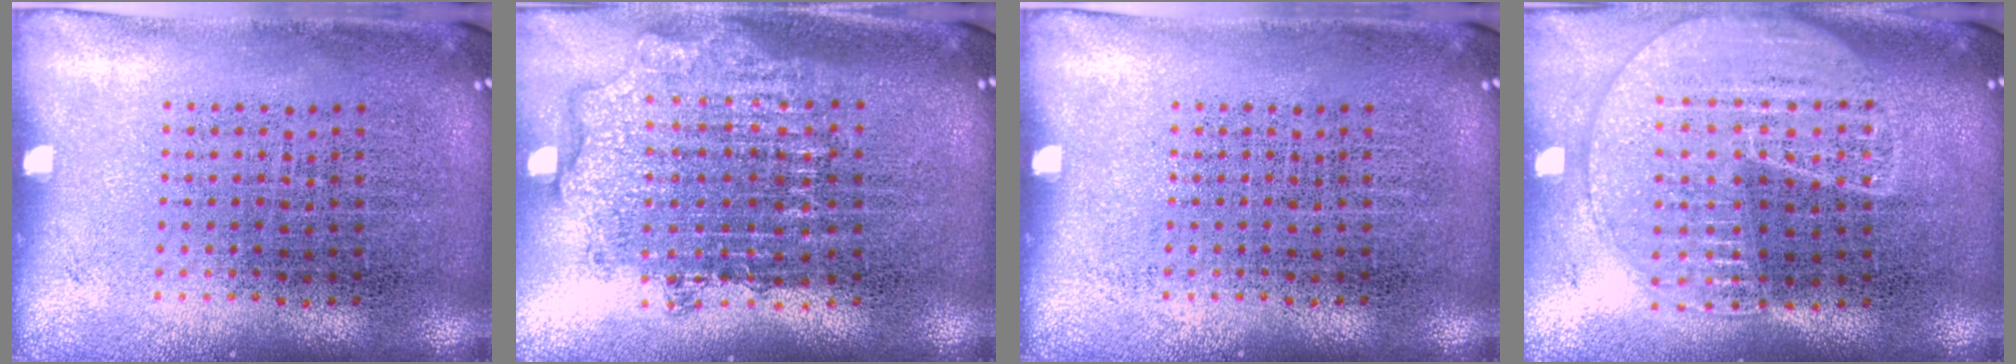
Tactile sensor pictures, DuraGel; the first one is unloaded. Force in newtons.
{"total": 1.9, "press": 1.5, "slide": 1.2}
{"total": 0.0}
{"total": 1.8, "press": 1.7, "slide": 0.6}